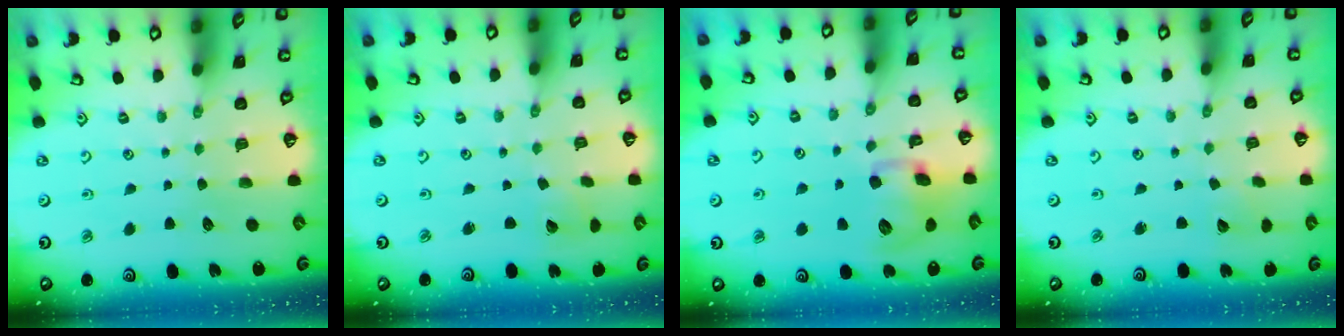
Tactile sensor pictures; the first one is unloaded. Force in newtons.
{"total": 2.2, "press": 2.2, "slide": 0.1}
{"total": 11.7, "press": 11.6, "slide": 2.1}
{"total": 1.8, "press": 1.8, "slide": 0.1}